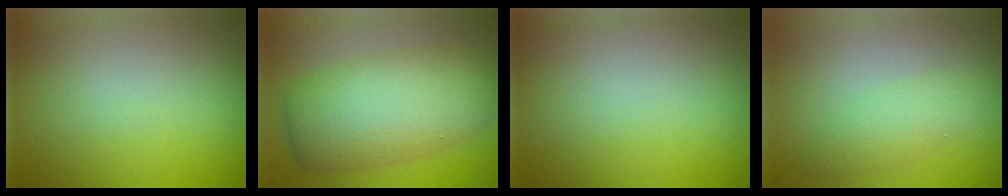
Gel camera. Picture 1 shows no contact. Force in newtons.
{"total": 9.0, "press": 9.0, "slide": 0.2}
{"total": 0.0}
{"total": 2.2, "press": 2.2, "slide": 0.1}